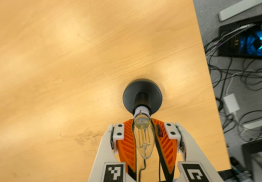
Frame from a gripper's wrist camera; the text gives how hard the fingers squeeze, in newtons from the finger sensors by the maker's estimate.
{"total": 18.0, "left": 17.9, "right": 18.1}